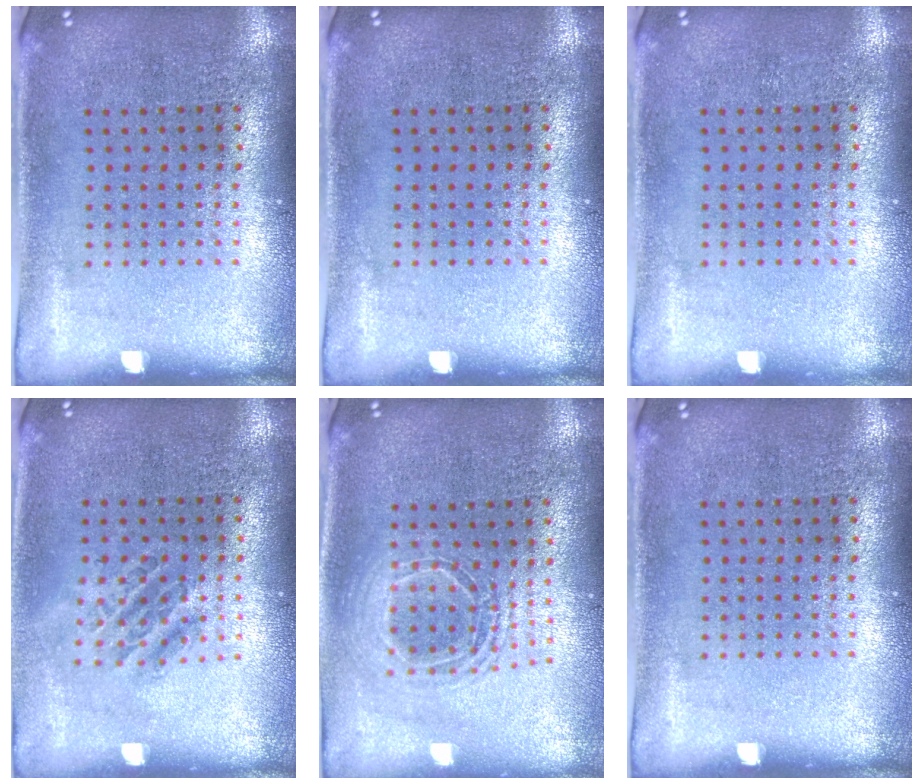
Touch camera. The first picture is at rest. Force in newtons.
{"total": 0.0}
{"total": 0.0}
{"total": 1.2, "press": 1.1, "slide": 0.4}
{"total": 1.6, "press": 1.3, "slide": 0.8}
{"total": 0.0}